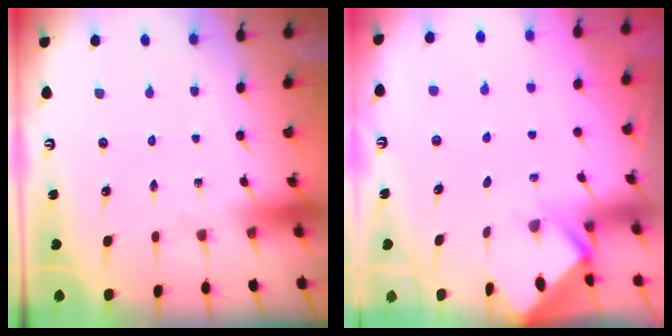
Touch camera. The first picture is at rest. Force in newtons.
{"total": 2.8, "press": 2.8, "slide": 0.2}